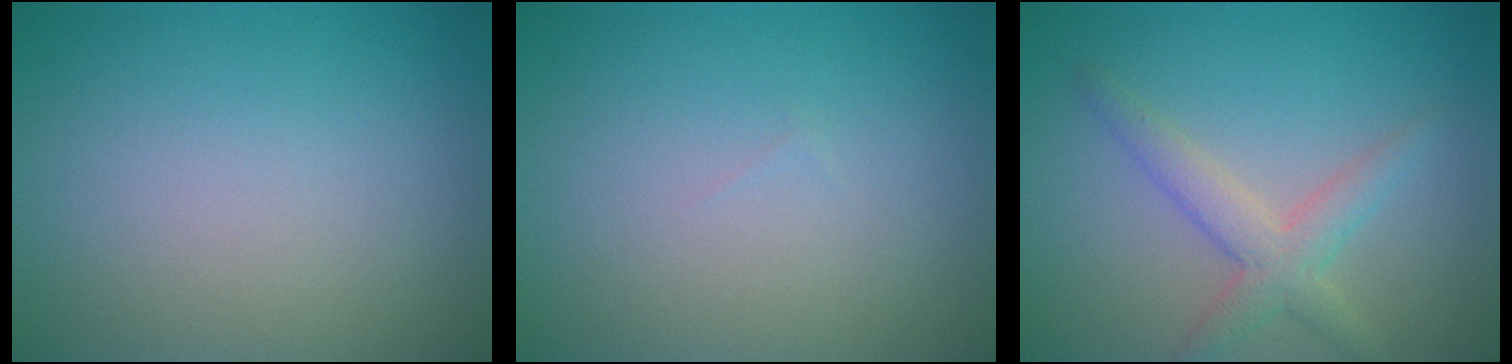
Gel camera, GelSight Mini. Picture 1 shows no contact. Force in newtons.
{"total": 0.0}
{"total": 3.1, "press": 3.1, "slide": 0.1}